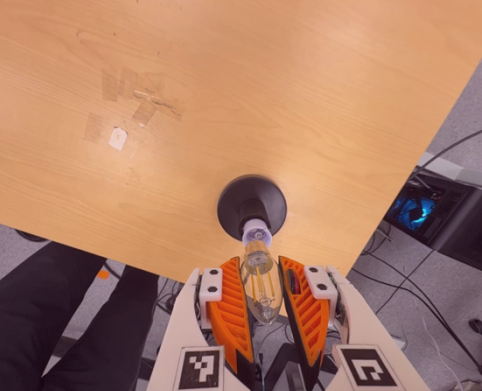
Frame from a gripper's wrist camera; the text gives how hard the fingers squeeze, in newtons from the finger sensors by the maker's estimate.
{"total": 11.2, "left": 12.5, "right": 9.8}